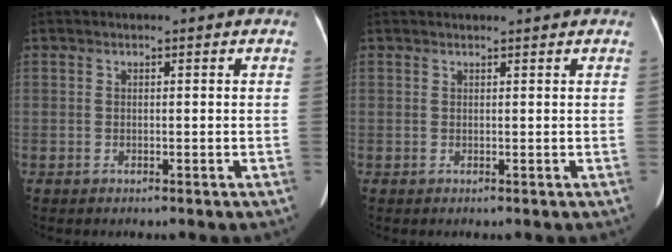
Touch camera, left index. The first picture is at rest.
{"total": 2.1, "force": [2.0, -0.2, 0.5], "torque": [-0.006, 0.015, 0.029]}